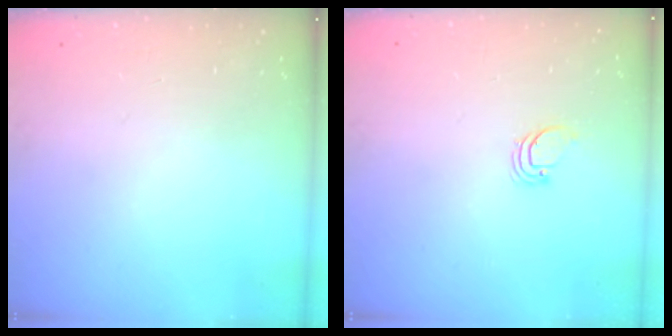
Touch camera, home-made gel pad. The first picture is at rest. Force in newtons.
{"total": 0.9, "press": 0.9, "slide": 0.1}